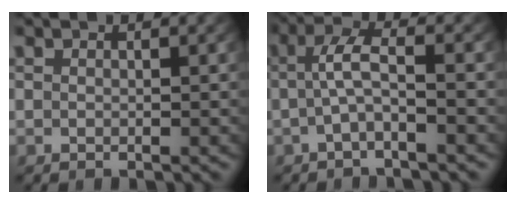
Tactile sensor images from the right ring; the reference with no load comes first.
{"total": 2.8, "force": [-1.1, 0.5, 2.5], "torque": [-0.058, 0.000, -0.017]}